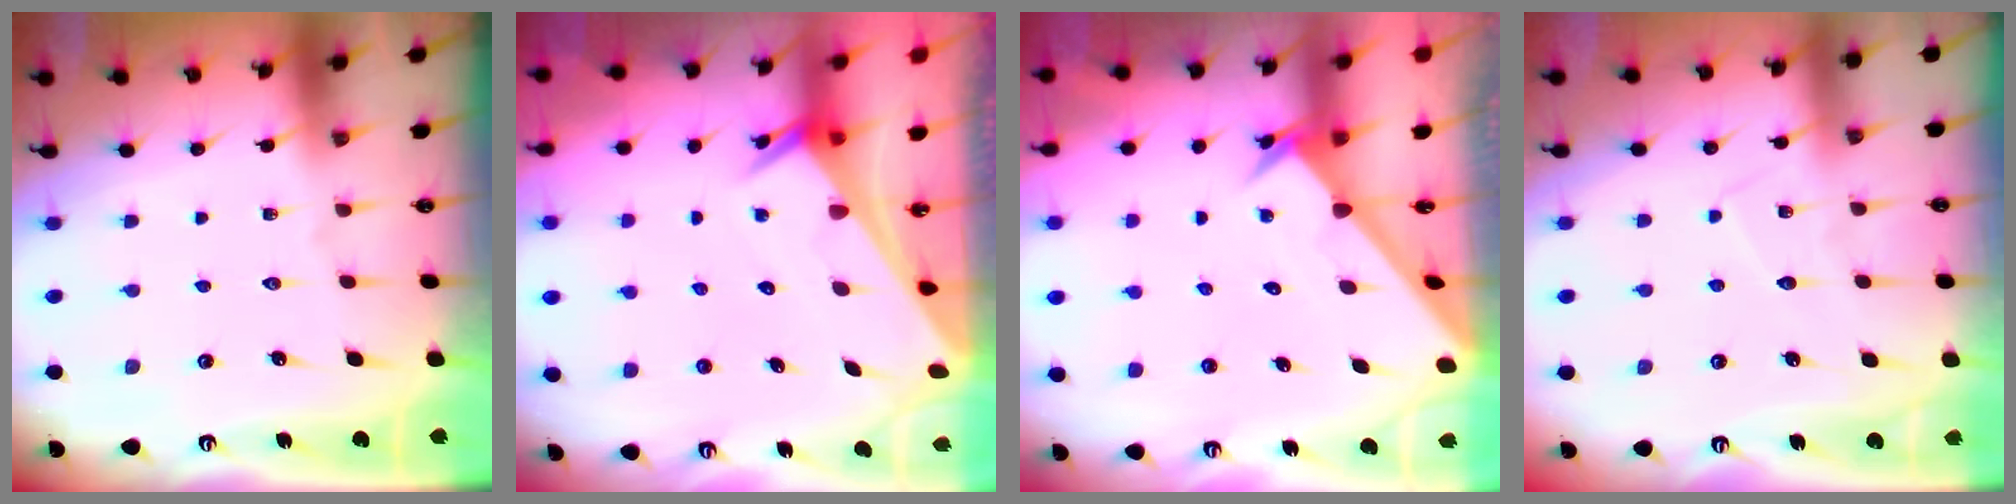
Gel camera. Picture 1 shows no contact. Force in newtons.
{"total": 2.6, "press": 2.6, "slide": 0.1}
{"total": 2.5, "press": 2.5, "slide": 0.2}
{"total": 4.7, "press": 4.7, "slide": 0.2}